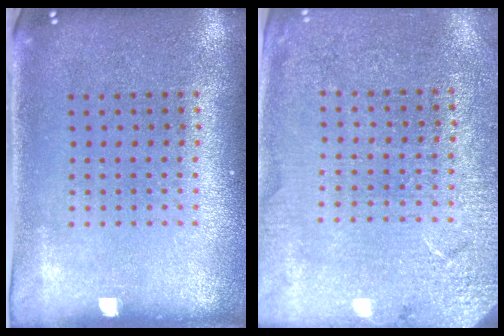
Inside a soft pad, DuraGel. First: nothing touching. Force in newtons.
{"total": 2.7, "press": 2.7, "slide": 0.1}